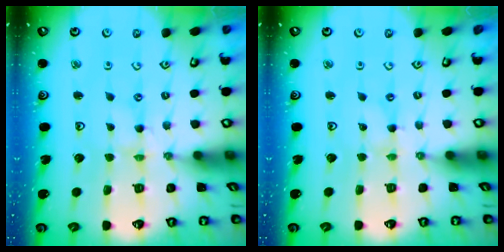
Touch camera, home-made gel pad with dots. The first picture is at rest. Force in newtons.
{"total": 0.0}